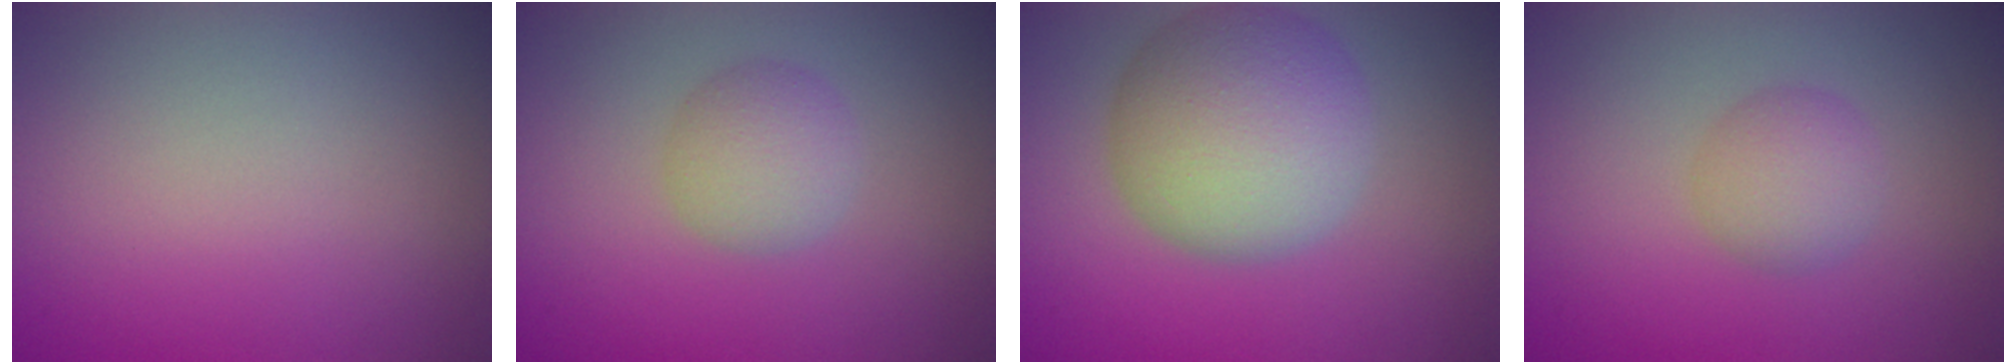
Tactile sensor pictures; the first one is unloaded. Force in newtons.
{"total": 2.9, "press": 2.9, "slide": 0.1}
{"total": 9.0, "press": 9.0, "slide": 0.3}
{"total": 2.6, "press": 2.6, "slide": 0.1}